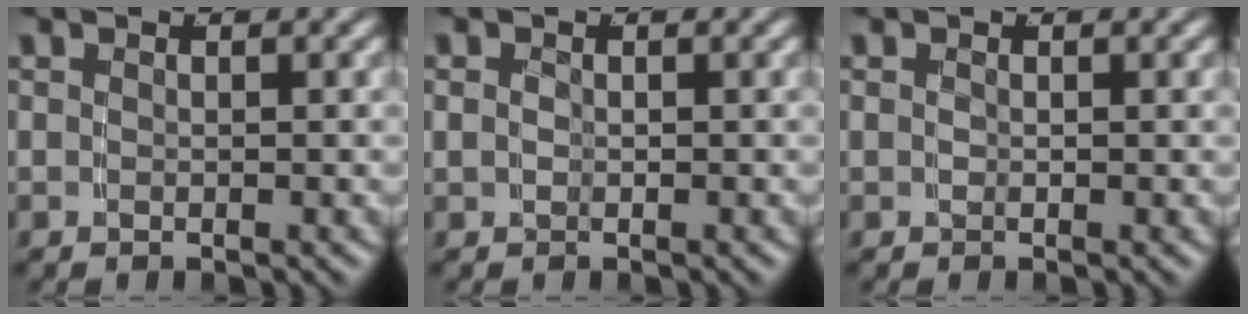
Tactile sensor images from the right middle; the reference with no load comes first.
{"total": 0.8, "force": [-0.1, 0.6, 0.5], "torque": [-0.016, -0.006, 0.002]}
{"total": 0.0}